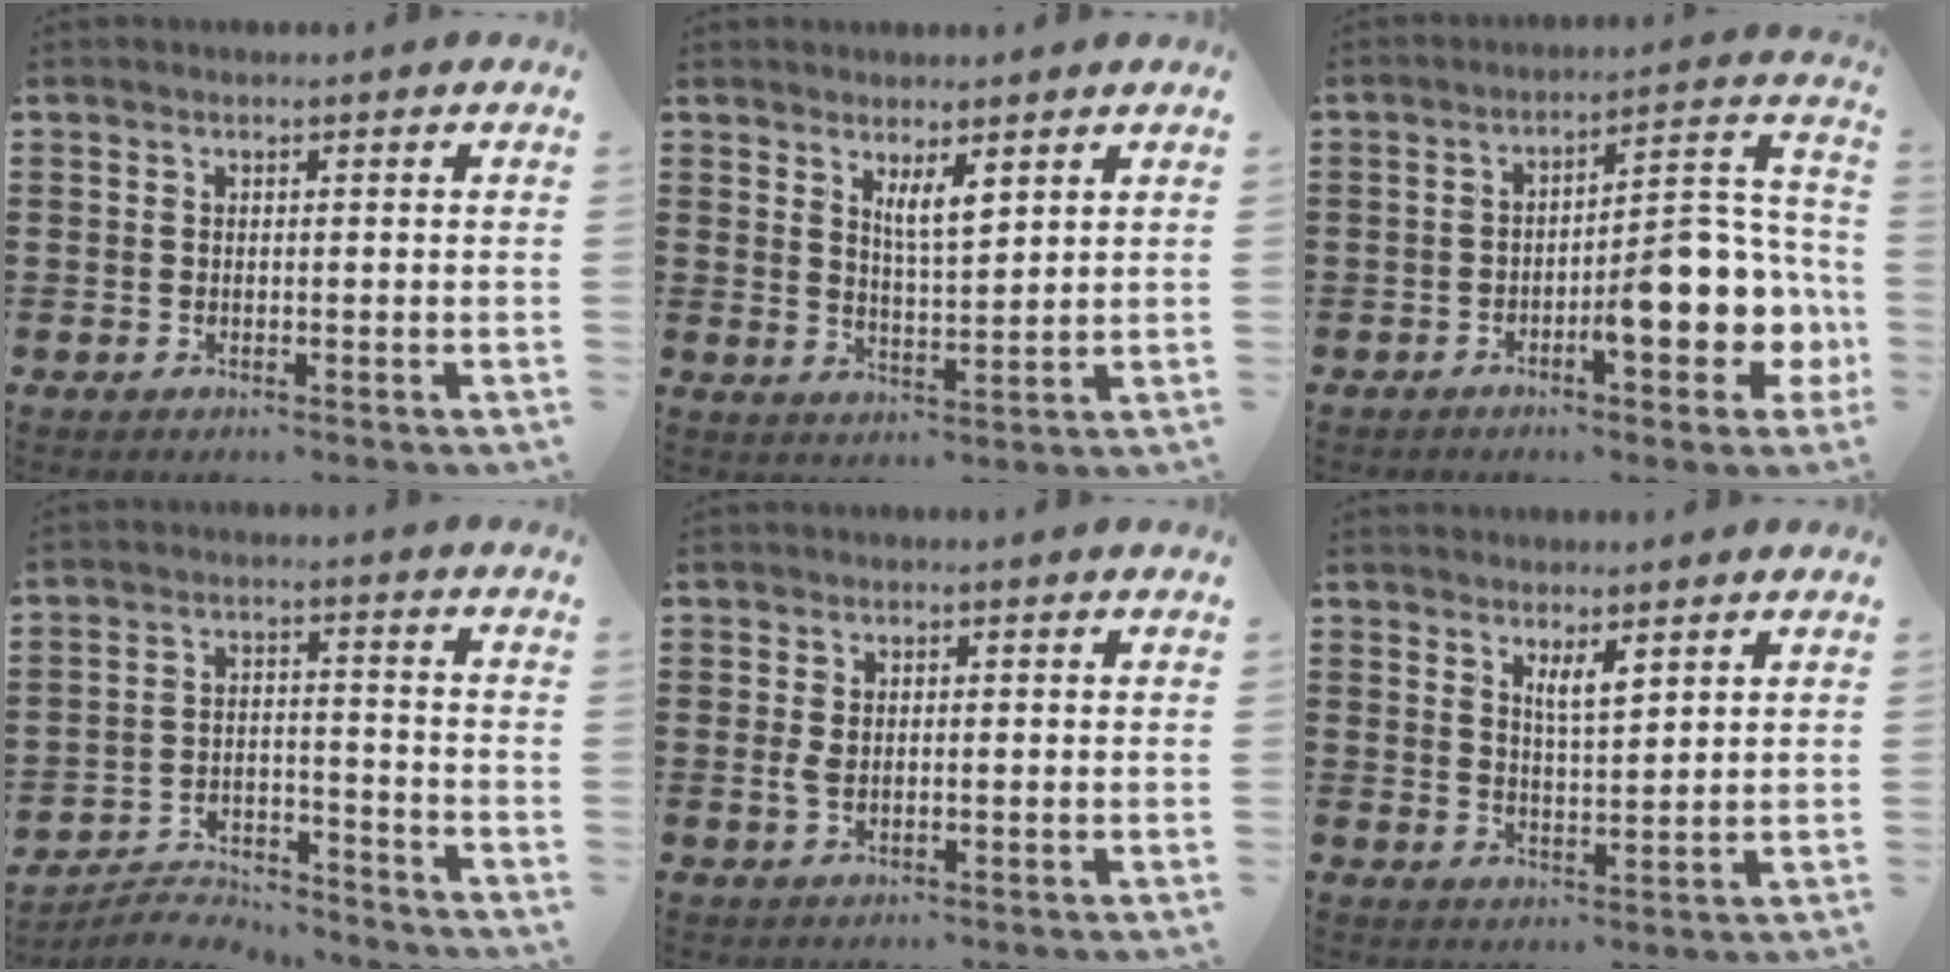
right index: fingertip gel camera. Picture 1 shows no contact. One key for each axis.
{"total": 3.7, "fx": 2.4, "fy": 0.8, "fz": 2.7, "tx": -0.057, "ty": 0.005, "tz": 0.042}
{"total": 10.6, "fx": -3.3, "fy": 3.7, "fz": 9.3, "tx": -0.110, "ty": -0.015, "tz": -0.060}
{"total": 5.2, "fx": -5.1, "fy": 0.6, "fz": 0.9, "tx": -0.017, "ty": 0.012, "tz": -0.102}
{"total": 1.7, "fx": -0.2, "fy": 0.7, "fz": 1.5, "tx": -0.037, "ty": 0.000, "tz": -0.007}
{"total": 3.0, "fx": 2.1, "fy": 0.6, "fz": 2.0, "tx": -0.042, "ty": 0.003, "tz": 0.038}